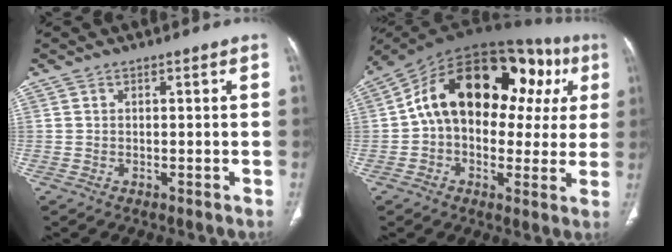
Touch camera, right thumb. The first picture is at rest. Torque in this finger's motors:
{"motor_torque": [2.40, 2.61, 1.89, -0.25, 0.49]}